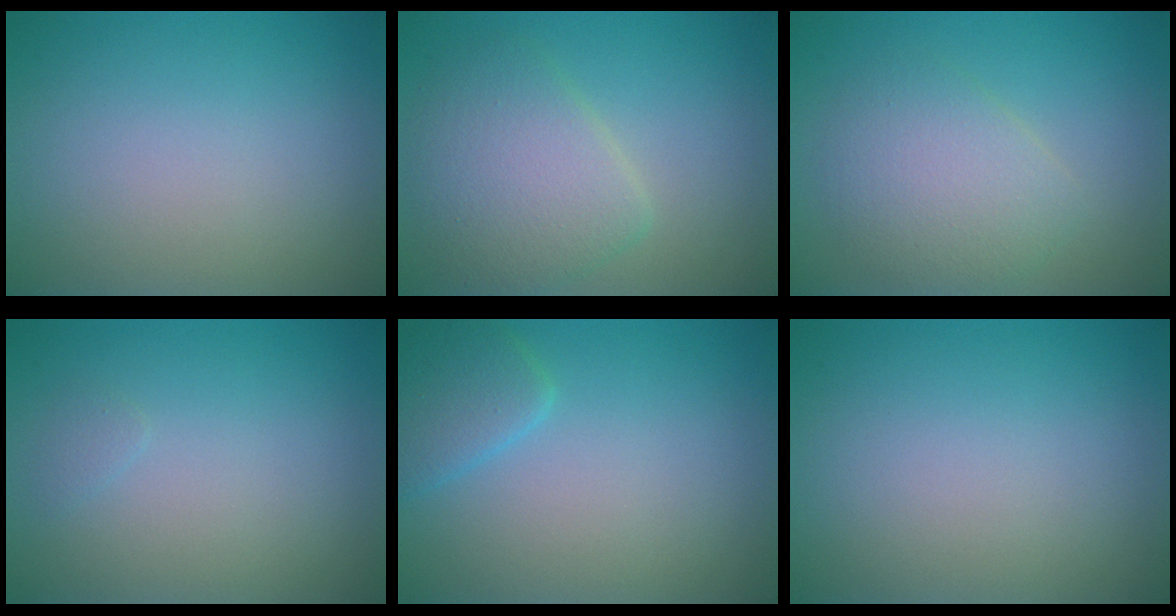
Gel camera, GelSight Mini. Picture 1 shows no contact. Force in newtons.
{"total": 4.9, "press": 4.9, "slide": 0.2}
{"total": 3.7, "press": 3.7, "slide": 0.2}
{"total": 0.6, "press": 0.5, "slide": 0.1}
{"total": 2.6, "press": 2.6, "slide": 0.2}
{"total": 0.0}